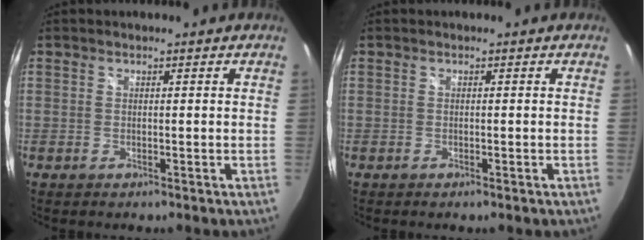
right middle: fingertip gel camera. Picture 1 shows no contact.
{"total": 0.6, "force": [-0.4, 0.2, 0.3], "torque": [-0.005, -0.002, -0.008]}